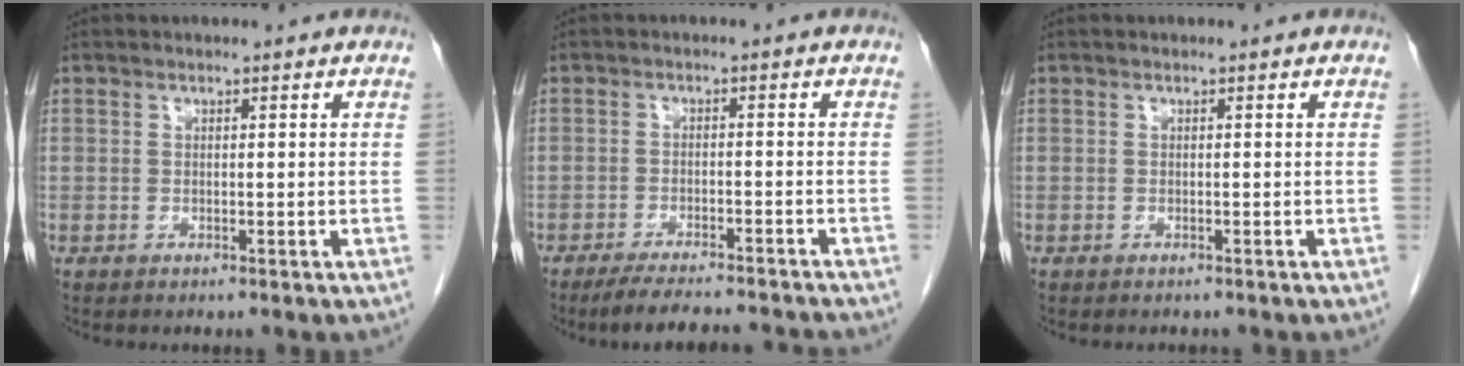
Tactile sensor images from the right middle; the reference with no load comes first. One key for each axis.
{"total": 10.4, "fx": -9.6, "fy": 1.0, "fz": 4.0, "tx": -0.058, "ty": -0.007, "tz": -0.135}
{"total": 0.6, "fx": -0.6, "fy": 0.1, "fz": 0.1, "tx": -0.009, "ty": -0.003, "tz": -0.010}